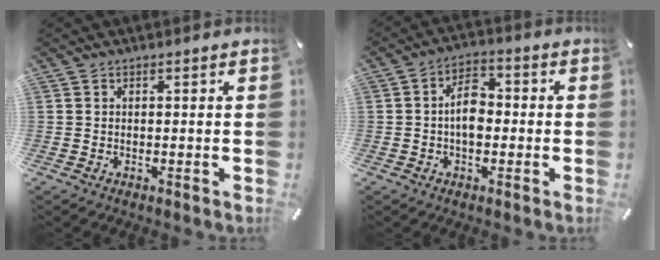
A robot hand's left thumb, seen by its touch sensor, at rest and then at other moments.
{"total": 7.0, "force": [-0.7, 4.5, 5.4], "torque": [-0.088, 0.009, -0.015]}